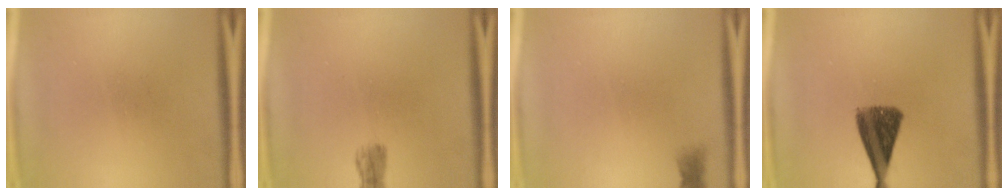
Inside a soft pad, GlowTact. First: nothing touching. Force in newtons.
{"total": 2.1}
{"total": 1.2}
{"total": 9.4}